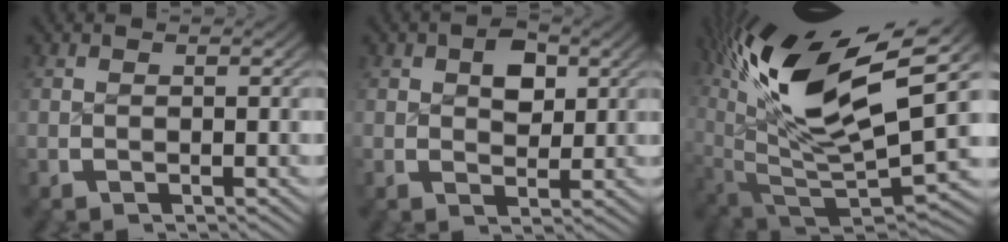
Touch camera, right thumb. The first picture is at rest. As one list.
[{"total": 3.3, "force": [1.0, 2.3, 2.1], "torque": [-0.029, -0.011, 0.025]}, {"total": 18.6, "force": [3.0, 10.1, 15.3], "torque": [-0.294, -0.037, 0.070]}]